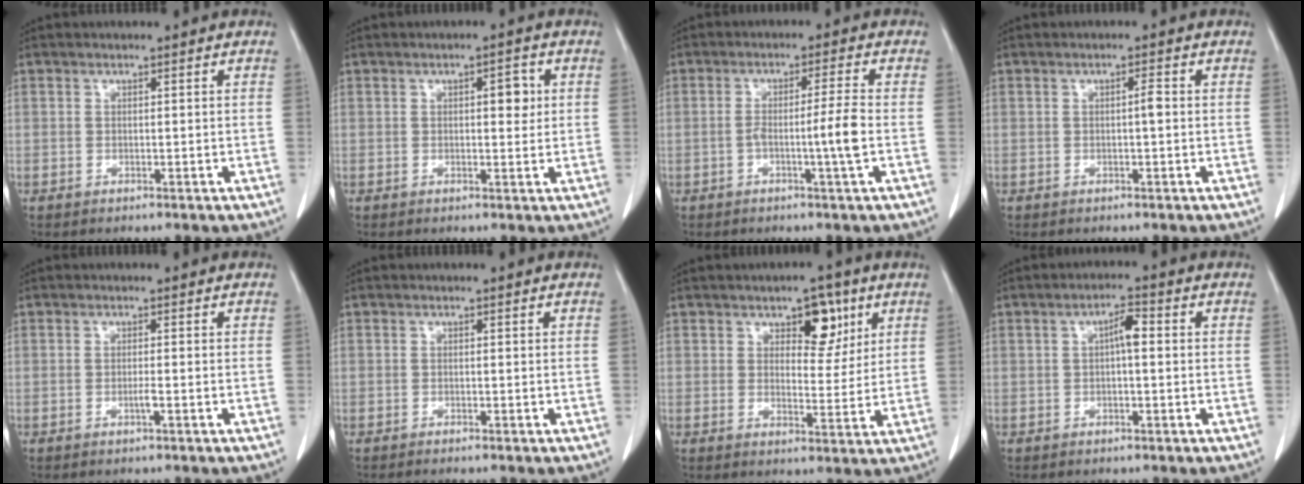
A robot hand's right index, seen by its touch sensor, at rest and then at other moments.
{"total": 2.9, "force": [0.6, 1.1, 2.6], "torque": [-0.033, 0.002, 0.007]}
{"total": 5.1, "force": [-1.3, -1.0, 4.9], "torque": [-0.086, 0.001, -0.021]}
{"total": 1.2, "force": [-0.1, 0.1, 1.2], "torque": [-0.020, 0.002, -0.001]}
{"total": 1.1, "force": [-0.4, -0.1, 1.0], "torque": [-0.020, -0.001, -0.007]}
{"total": 1.4, "force": [-1.2, -0.2, 0.7], "torque": [-0.008, 0.001, -0.015]}
{"total": 6.1, "force": [3.2, 3.1, 4.1], "torque": [-0.051, 0.003, 0.047]}
{"total": 3.1, "force": [0.3, 0.7, 3.0], "torque": [-0.050, 0.009, 0.003]}